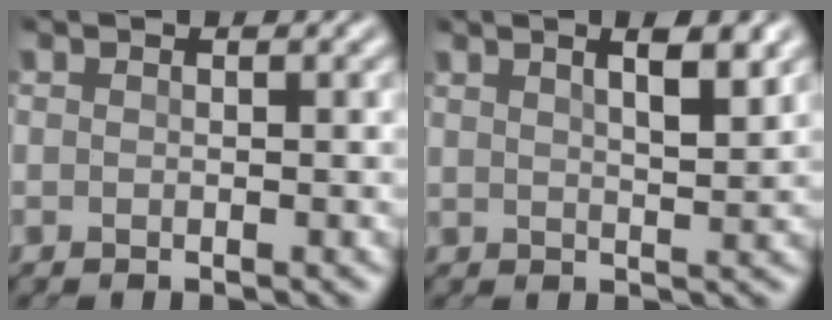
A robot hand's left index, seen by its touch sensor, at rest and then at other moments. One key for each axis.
{"total": 4.1, "fx": 2.3, "fy": 1.3, "fz": 3.1, "tx": -0.025, "ty": 0.013, "tz": 0.018}